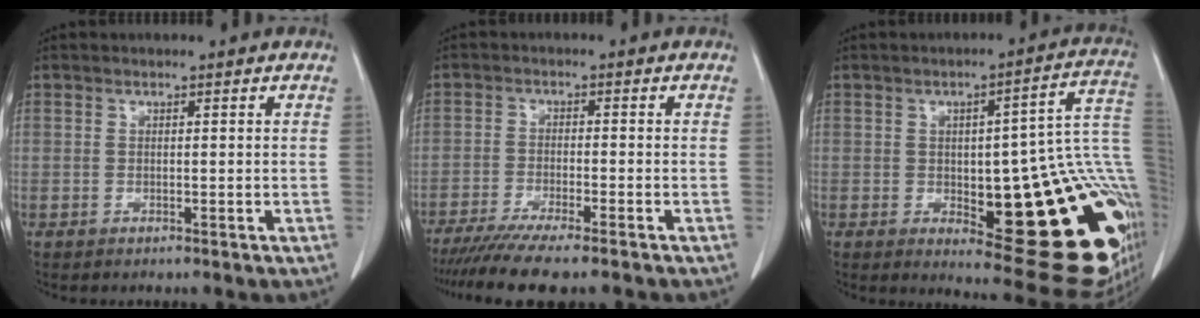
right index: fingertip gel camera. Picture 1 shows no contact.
{"total": 10.0, "force": [-8.3, -0.2, 5.4], "torque": [-0.074, -0.024, -0.131]}
{"total": 27.3, "force": [-4.5, 7.4, 25.9], "torque": [-0.218, 0.019, -0.042]}